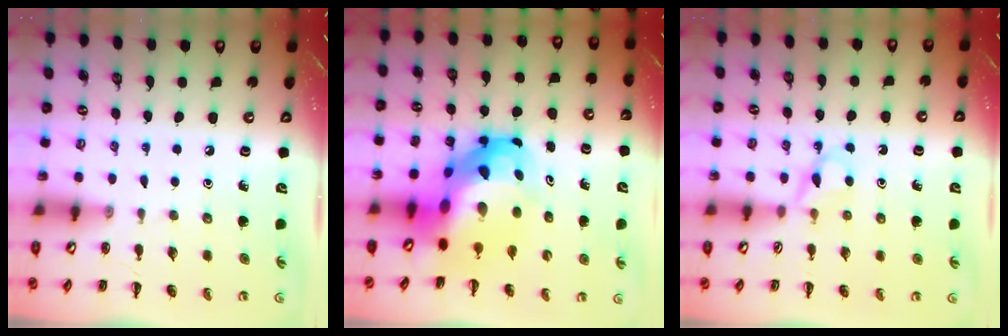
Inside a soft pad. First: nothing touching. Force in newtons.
{"total": 12.7, "press": 12.2, "slide": 3.6}
{"total": 3.5, "press": 3.3, "slide": 1.3}